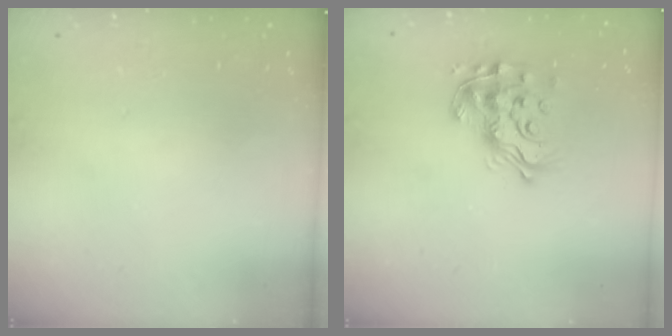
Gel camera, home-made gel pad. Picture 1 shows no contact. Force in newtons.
{"total": 15.6, "press": 15.5, "slide": 1.3}